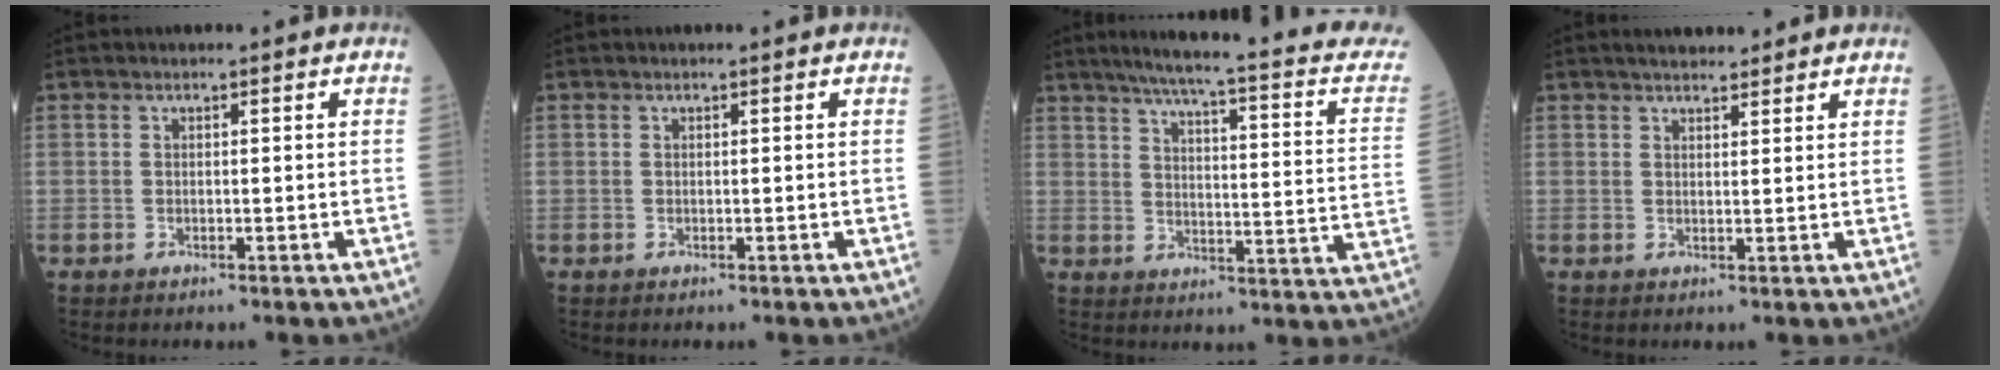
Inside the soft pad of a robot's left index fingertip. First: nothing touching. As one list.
[{"total": 0.0}, {"total": 20.4, "force": [16.5, 1.2, 11.9], "torque": [-0.169, -0.031, 0.188]}, {"total": 4.5, "force": [4.0, 1.0, 1.8], "torque": [-0.023, 0.020, 0.059]}]